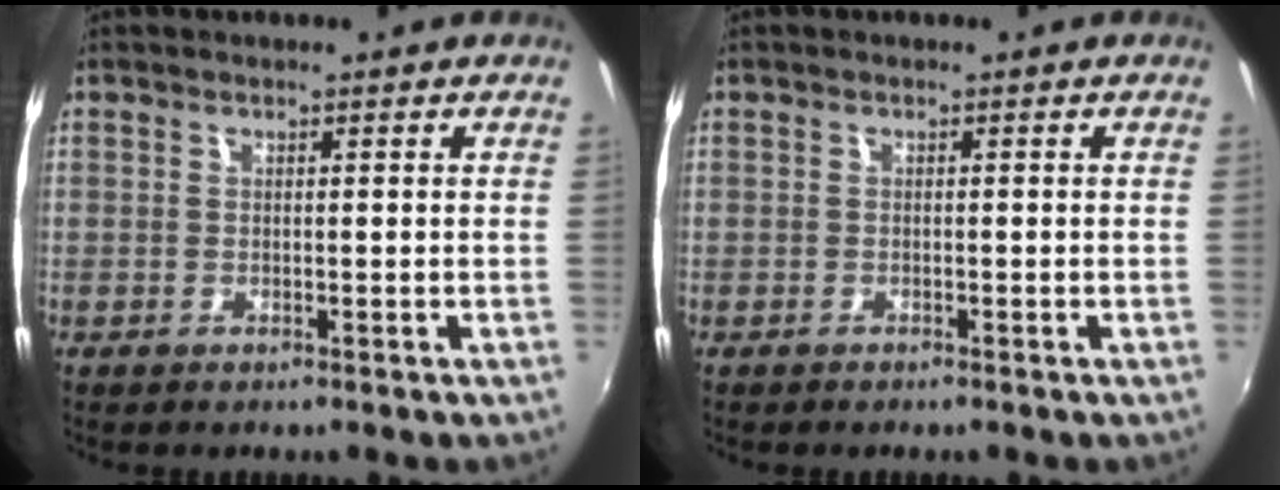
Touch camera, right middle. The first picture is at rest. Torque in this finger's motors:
{"motor_torque": [-0.59, -0.02, 0.03, -0.01]}